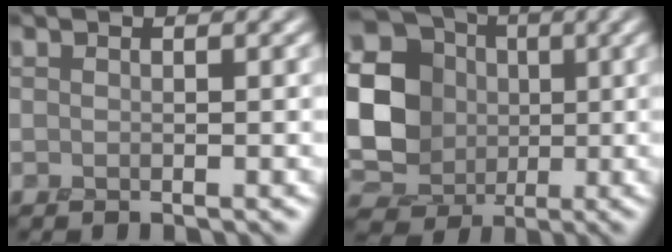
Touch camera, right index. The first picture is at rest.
{"total": 18.7, "force": [0.7, 17.4, 6.8], "torque": [-0.190, 0.013, -0.021]}